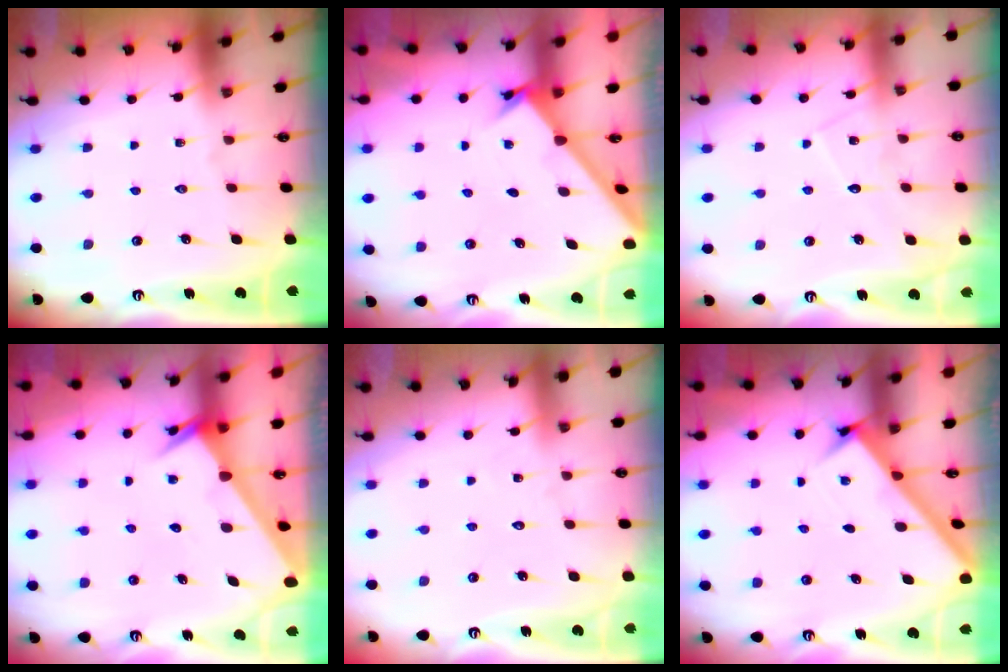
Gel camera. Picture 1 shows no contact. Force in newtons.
{"total": 1.7, "press": 1.7, "slide": 0.1}
{"total": 6.5, "press": 6.5, "slide": 0.5}
{"total": 2.5, "press": 2.5, "slide": 0.1}
{"total": 4.8, "press": 4.8, "slide": 0.3}
{"total": 2.8, "press": 2.7, "slide": 0.4}